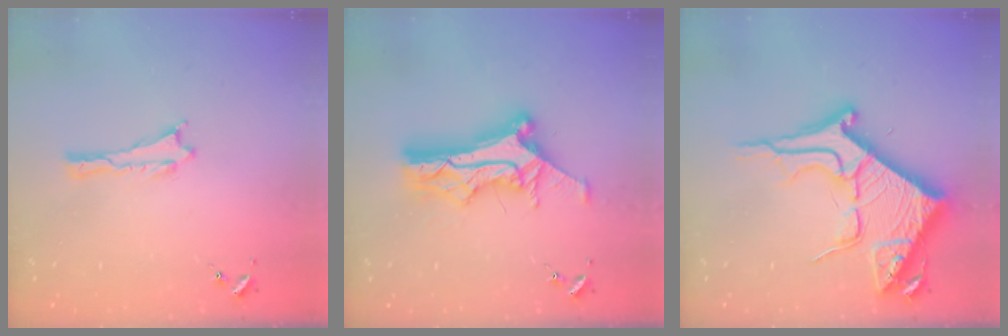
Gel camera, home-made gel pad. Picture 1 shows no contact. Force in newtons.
{"total": 11.5, "press": 11.5, "slide": 0.8}
{"total": 13.9, "press": 13.9, "slide": 1.5}